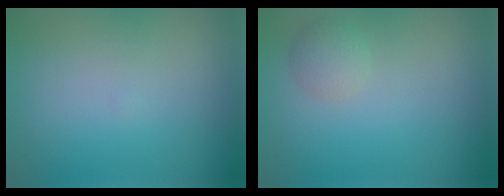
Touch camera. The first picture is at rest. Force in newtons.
{"total": 1.6, "press": 1.6, "slide": 0.1}